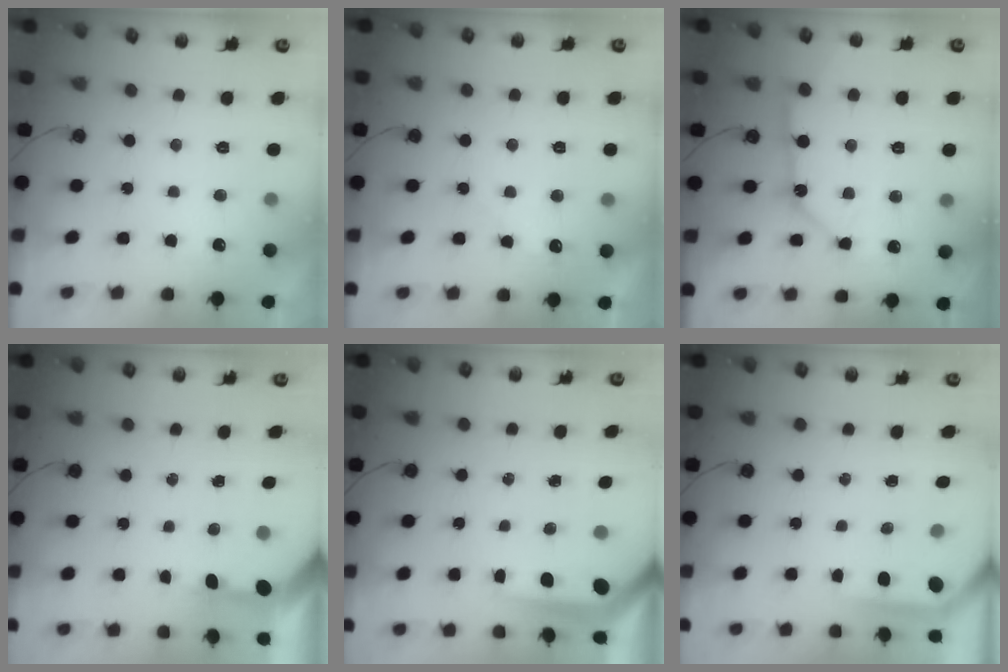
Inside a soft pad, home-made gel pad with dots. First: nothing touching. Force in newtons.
{"total": 5.2, "press": 5.1, "slide": 0.8}
{"total": 11.4, "press": 11.3, "slide": 1.4}
{"total": 3.5, "press": 3.5, "slide": 0.3}
{"total": 7.8, "press": 7.7, "slide": 0.6}
{"total": 3.7, "press": 3.7, "slide": 0.2}